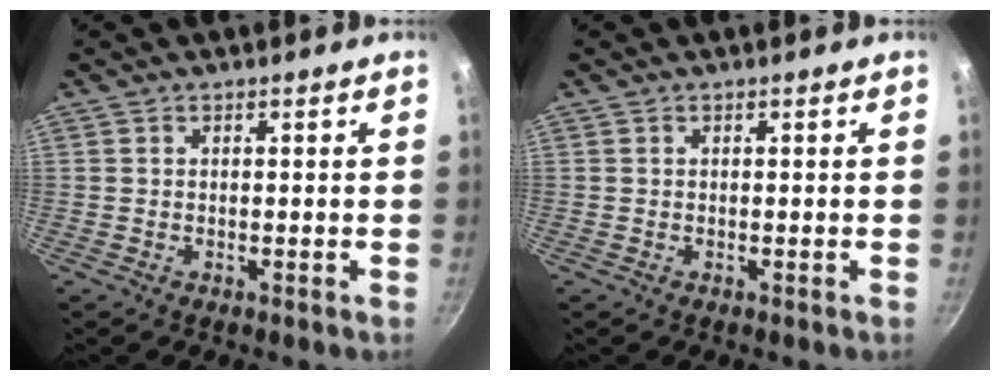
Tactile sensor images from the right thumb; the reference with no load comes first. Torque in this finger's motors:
{"motor_torque": [-0.04, 0.04, -0.03, -0.03, 0.00]}